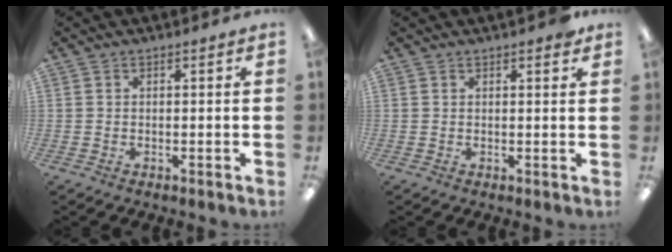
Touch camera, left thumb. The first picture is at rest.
{"total": 1.3, "force": [1.2, 0.2, 0.5], "torque": [0.004, -0.007, 0.018]}